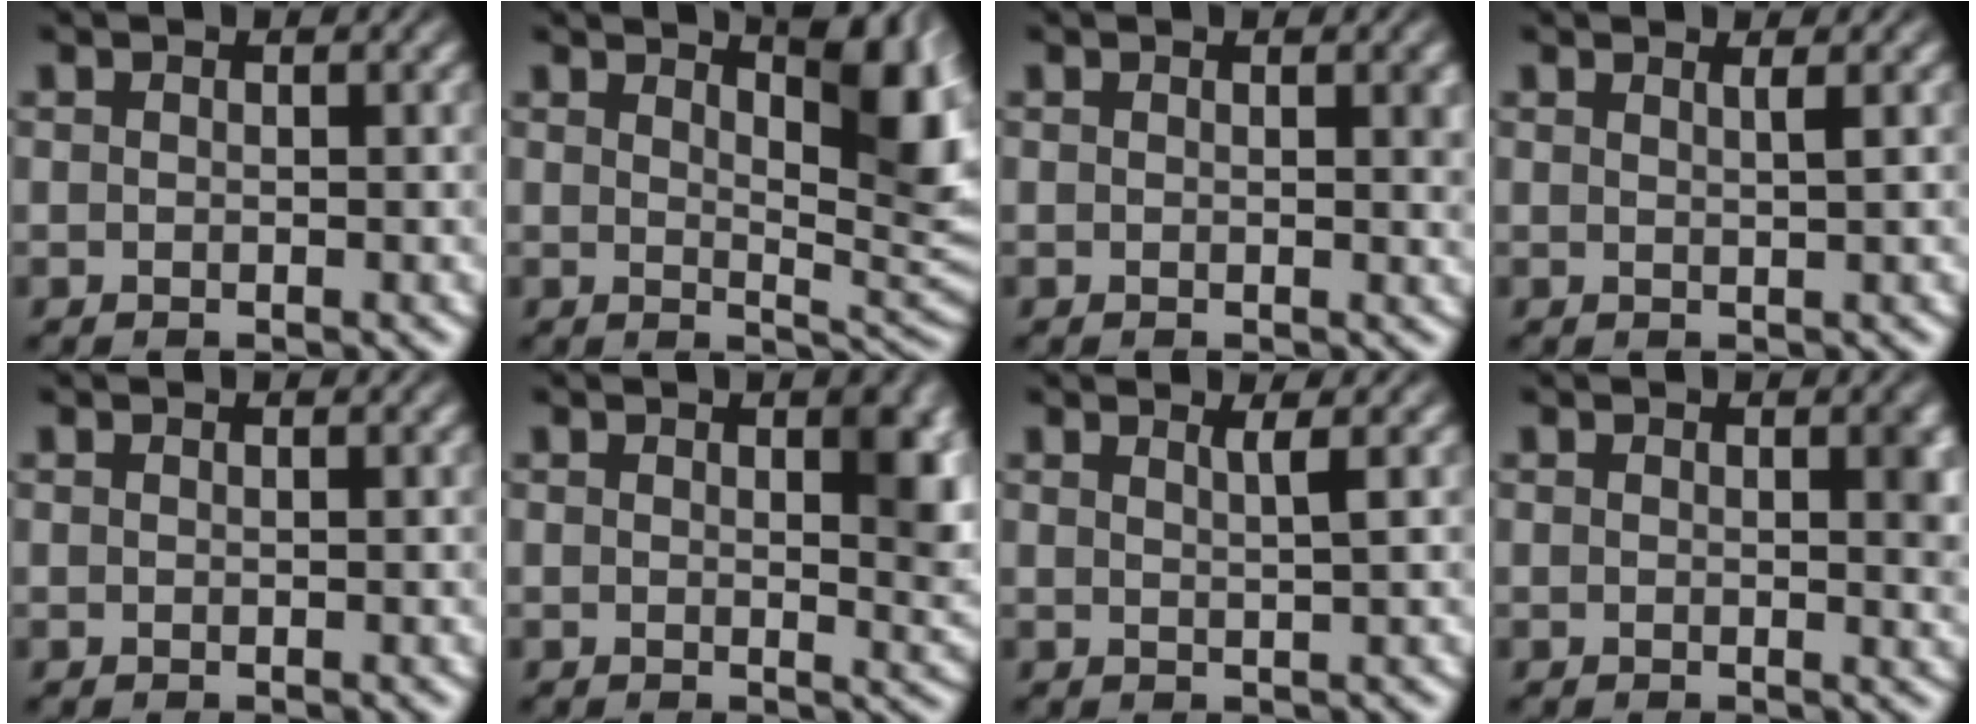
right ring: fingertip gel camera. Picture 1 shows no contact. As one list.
[{"total": 8.1, "force": [3.1, 2.2, 7.2], "torque": [-0.079, -0.015, 0.052]}, {"total": 0.6, "force": [0.3, 0.1, 0.6], "torque": [-0.006, -0.006, 0.005]}, {"total": 1.1, "force": [0.7, -0.8, 0.5], "torque": [-0.010, -0.008, 0.015]}, {"total": 0.0}, {"total": 3.4, "force": [0.8, 1.1, 3.1], "torque": [-0.034, -0.010, 0.014]}, {"total": 1.5, "force": [0.9, -0.9, 0.8], "torque": [-0.014, -0.007, 0.020]}, {"total": 1.6, "force": [0.4, 0.3, 1.5], "torque": [-0.016, -0.006, 0.006]}]